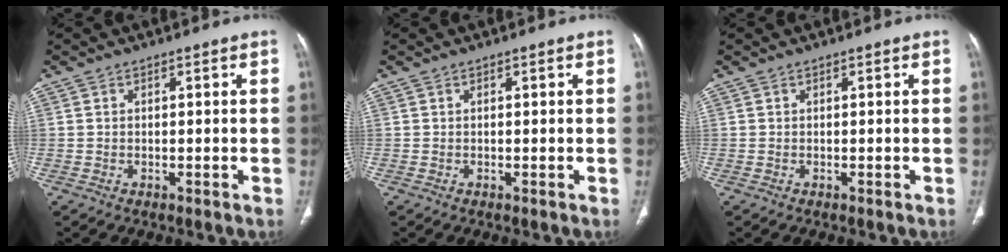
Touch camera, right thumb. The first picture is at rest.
{"total": 0.0}
{"total": 0.0}